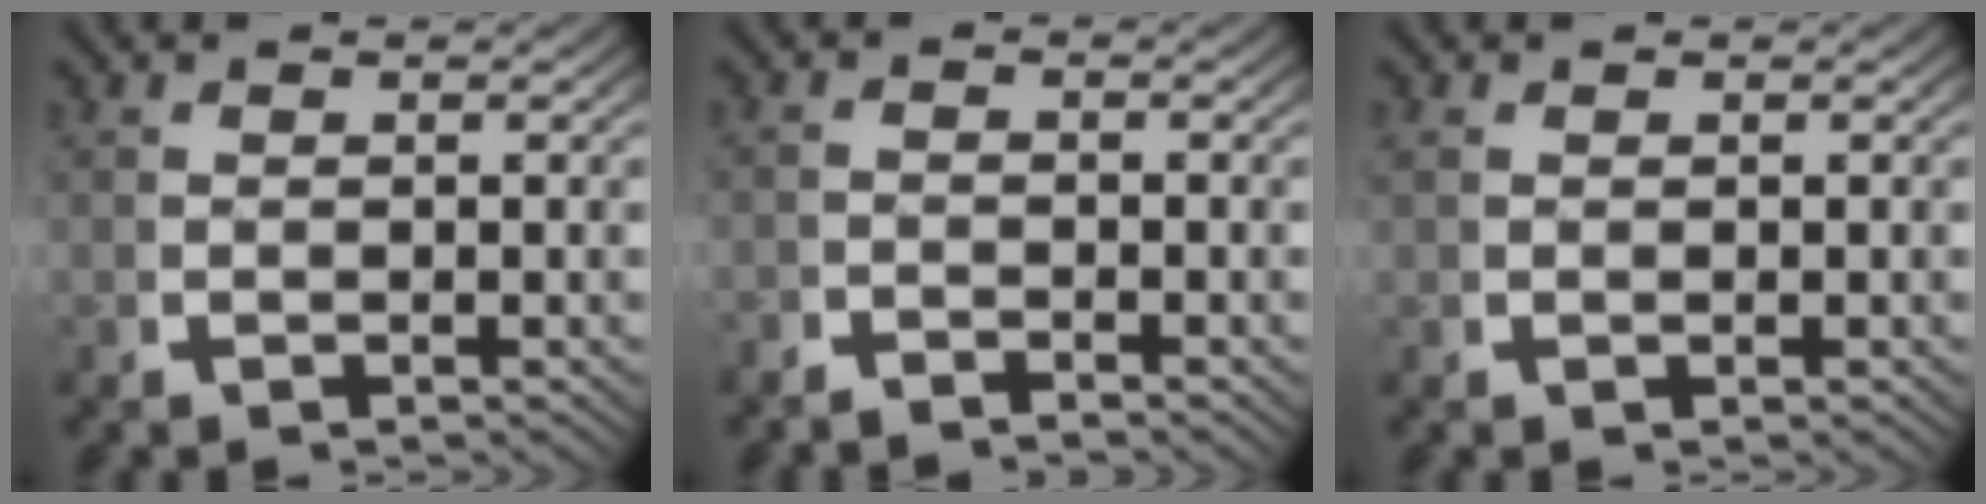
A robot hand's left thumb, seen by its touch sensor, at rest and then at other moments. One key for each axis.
{"total": 1.5, "fx": -1.5, "fy": 0.3, "fz": -0.1, "tx": 0.009, "ty": -0.005, "tz": -0.034}
{"total": 0.5, "fx": 0.4, "fy": 0.1, "fz": 0.3, "tx": -0.014, "ty": -0.003, "tz": 0.011}